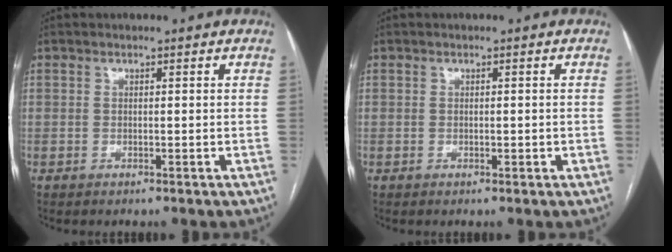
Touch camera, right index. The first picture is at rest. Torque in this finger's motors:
{"motor_torque": [-0.28, 0.28, -0.01, 0.00]}